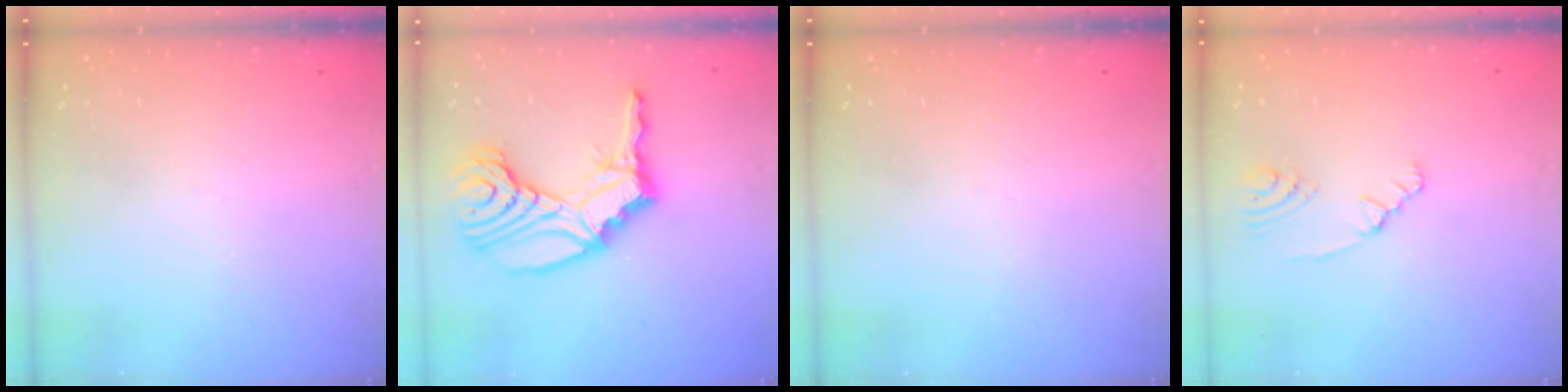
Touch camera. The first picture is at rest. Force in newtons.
{"total": 22.9, "press": 22.6, "slide": 3.7}
{"total": 0.0}
{"total": 2.5, "press": 2.2, "slide": 1.1}